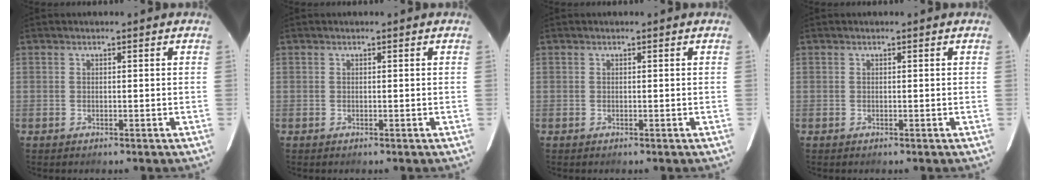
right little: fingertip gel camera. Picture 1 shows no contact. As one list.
[{"total": 0.0}, {"total": 0.0}, {"total": 0.0}]